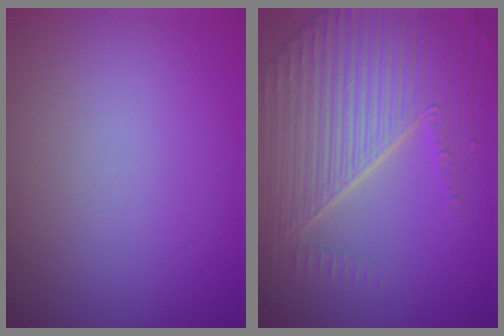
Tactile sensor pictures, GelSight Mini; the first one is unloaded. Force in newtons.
{"total": 8.1, "press": 5.9, "slide": 5.7}